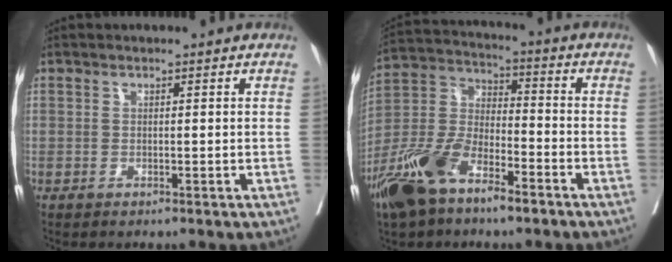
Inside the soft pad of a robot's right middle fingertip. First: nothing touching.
{"total": 14.1, "force": [-8.8, 5.4, 9.6], "torque": [-0.211, -0.010, -0.172]}